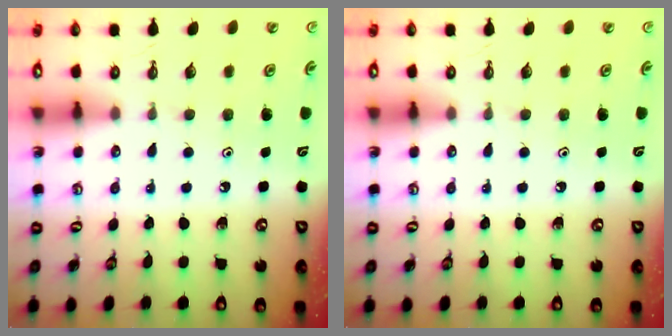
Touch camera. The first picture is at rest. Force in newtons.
{"total": 0.0}